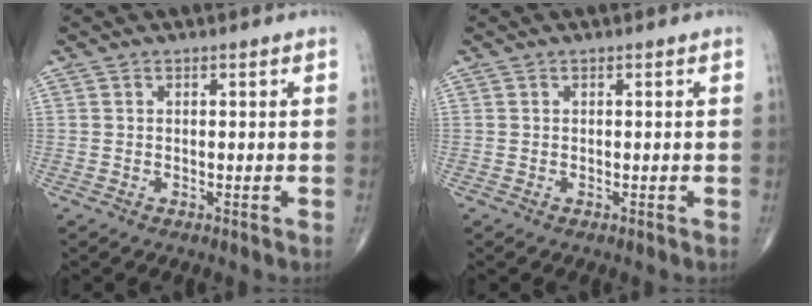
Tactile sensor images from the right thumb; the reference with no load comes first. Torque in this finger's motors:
{"motor_torque": [0.00, 0.00, 0.00, 0.00, 0.00]}